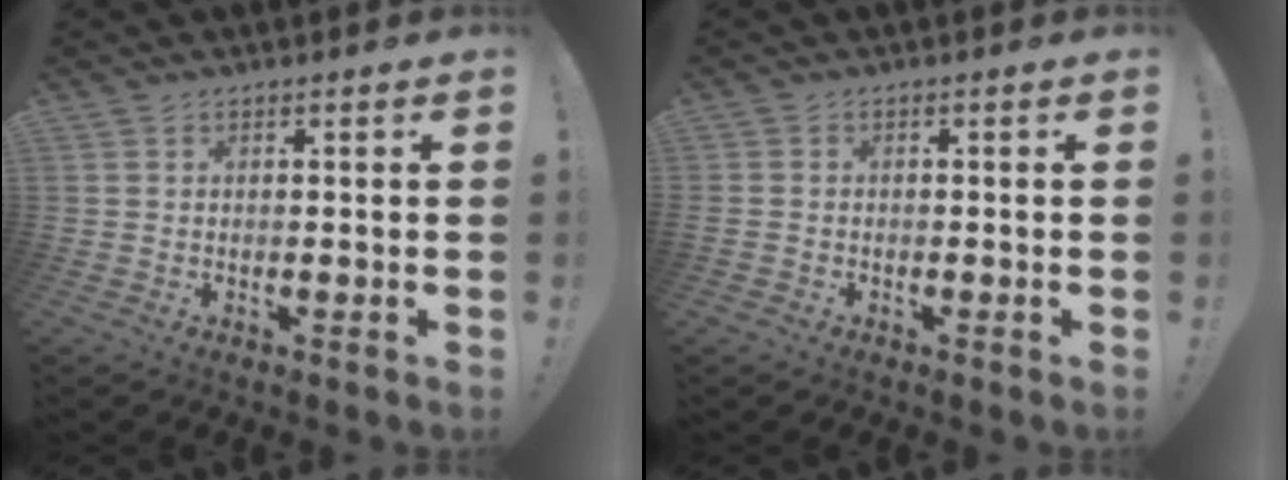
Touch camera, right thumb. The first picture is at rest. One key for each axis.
{"total": 1.1, "fx": -0.9, "fy": 0.5, "fz": 0.5, "tx": -0.006, "ty": 0.002, "tz": -0.015}